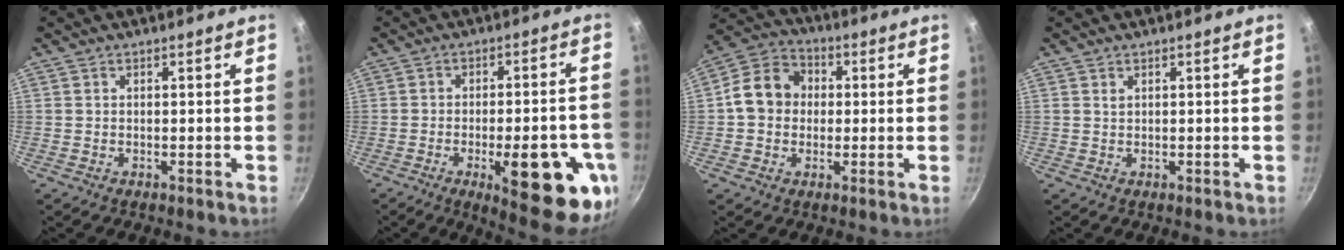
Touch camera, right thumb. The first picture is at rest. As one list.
[{"total": 19.2, "force": [-6.7, 6.1, 17.0], "torque": [-0.188, 0.010, -0.081]}, {"total": 10.4, "force": [0.4, 8.8, 5.5], "torque": [-0.063, 0.022, -0.015]}, {"total": 0.6, "force": [0.4, 0.3, 0.3], "torque": [-0.006, -0.002, 0.008]}]